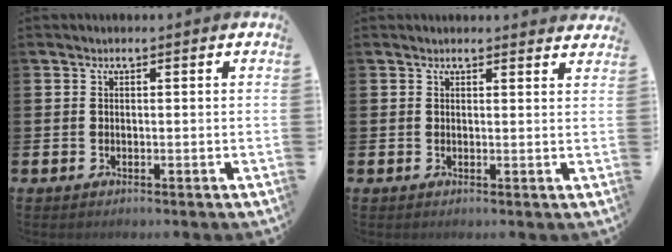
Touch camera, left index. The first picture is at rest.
{"total": 1.4, "force": [1.4, 0.1, -0.1], "torque": [0.011, -0.008, 0.023]}